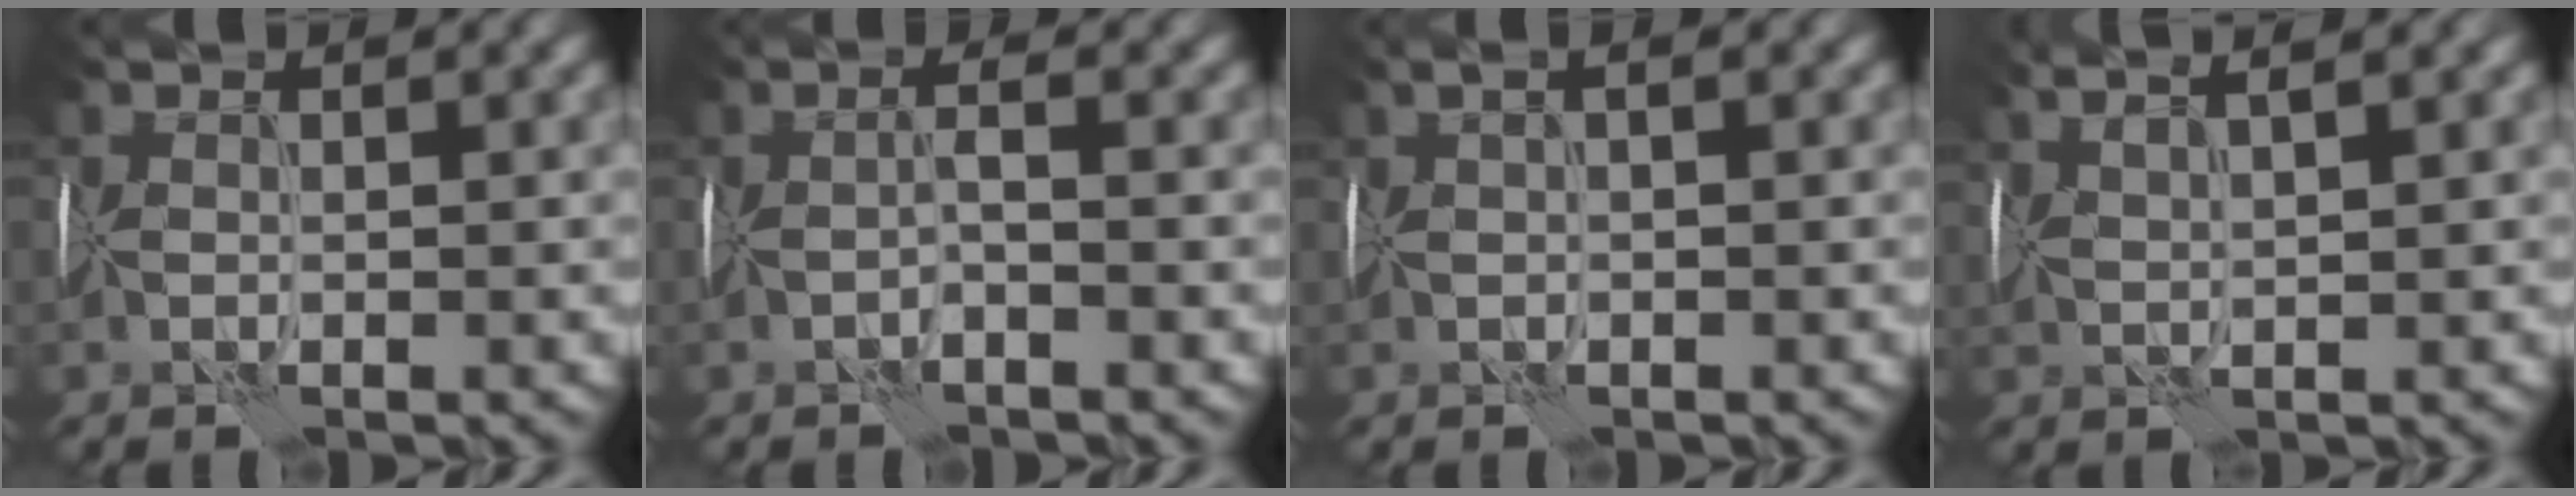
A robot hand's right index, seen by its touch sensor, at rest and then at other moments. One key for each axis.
{"total": 1.1, "fx": -0.3, "fy": -0.4, "fz": 1.0, "tx": -0.022, "ty": 0.007, "tz": -0.011}
{"total": 1.8, "fx": 0.8, "fy": 0.2, "fz": 1.6, "tx": -0.026, "ty": 0.017, "tz": 0.010}
{"total": 5.2, "fx": 3.5, "fy": 1.5, "fz": 3.6, "tx": -0.046, "ty": 0.037, "tz": 0.036}